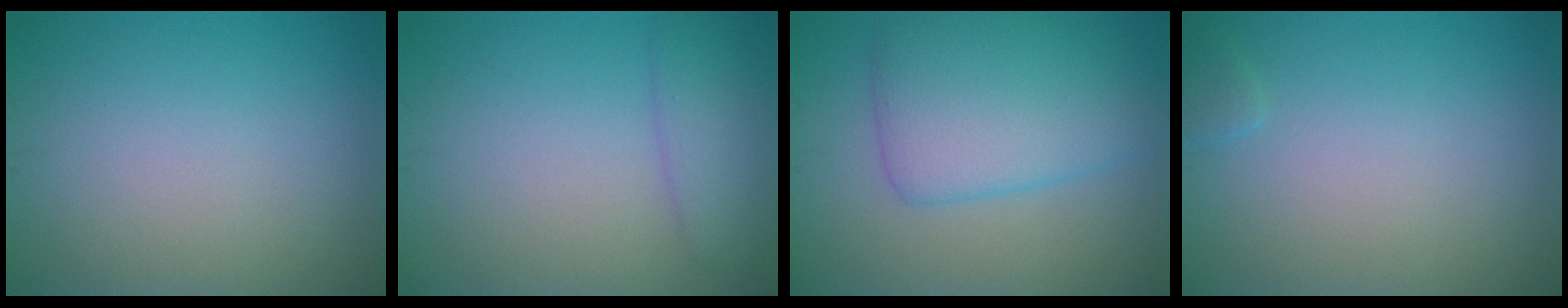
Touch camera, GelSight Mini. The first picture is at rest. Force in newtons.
{"total": 2.8, "press": 2.8, "slide": 0.1}
{"total": 6.0, "press": 6.0, "slide": 0.1}
{"total": 0.7, "press": 0.7, "slide": 0.1}